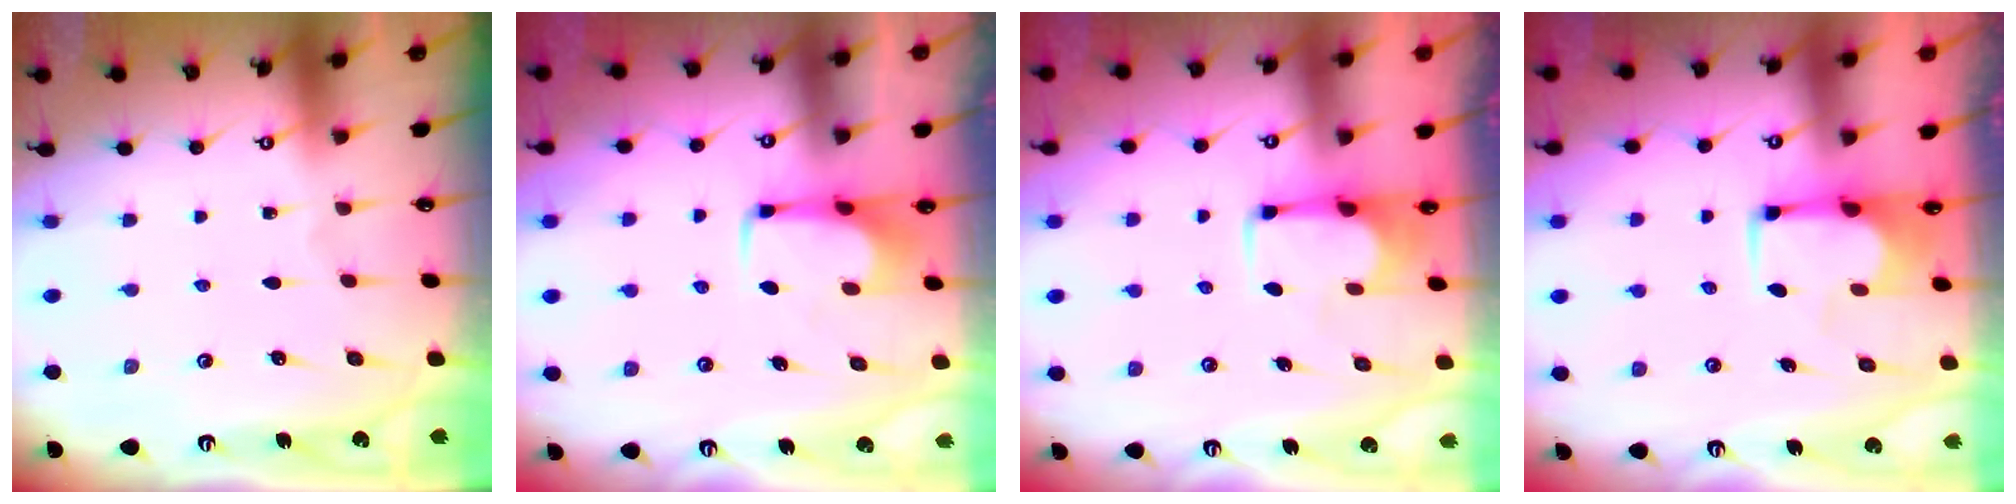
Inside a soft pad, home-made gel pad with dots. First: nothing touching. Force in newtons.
{"total": 1.6, "press": 1.5, "slide": 0.4}
{"total": 1.7, "press": 1.5, "slide": 0.9}
{"total": 2.0, "press": 1.7, "slide": 1.0}